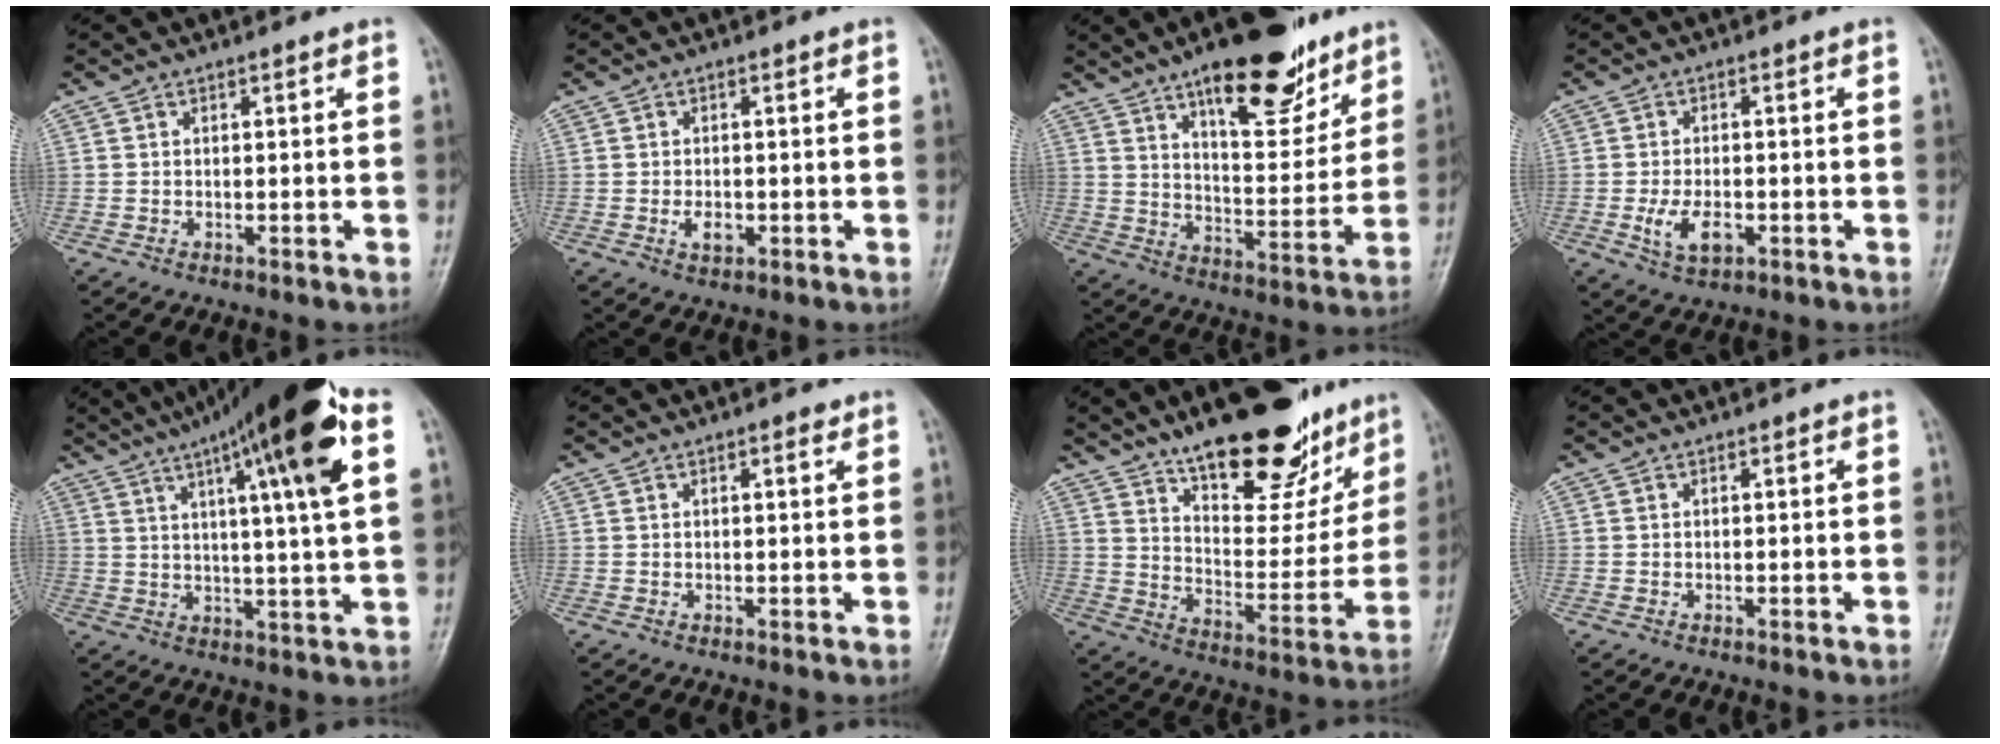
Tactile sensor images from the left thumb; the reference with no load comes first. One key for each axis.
{"total": 2.6, "fx": -0.7, "fy": 1.7, "fz": 1.9, "tx": -0.031, "ty": 0.000, "tz": -0.010}
{"total": 18.9, "fx": 12.3, "fy": 7.1, "fz": 12.4, "tx": -0.136, "ty": -0.069, "tz": 0.193}
{"total": 5.6, "fx": -1.6, "fy": 3.2, "fz": 4.3, "tx": -0.080, "ty": 0.000, "tz": -0.026}
{"total": 20.4, "fx": 9.2, "fy": 2.6, "fz": 18.0, "tx": -0.273, "ty": 0.002, "tz": 0.134}
{"total": 1.2, "fx": 0.7, "fy": 0.4, "fz": 0.8, "tx": -0.010, "ty": -0.002, "tz": 0.008}
{"total": 23.1, "fx": 15.8, "fy": 9.2, "fz": 14.1, "tx": -0.153, "ty": -0.080, "tz": 0.242}
{"total": 0.0}